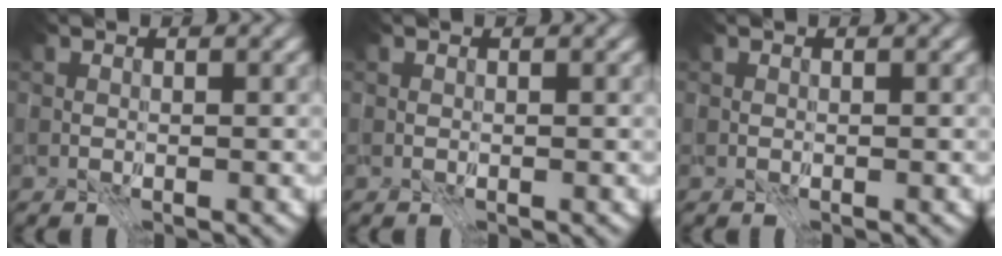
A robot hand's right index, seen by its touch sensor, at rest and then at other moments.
{"total": 0.0}
{"total": 0.0}